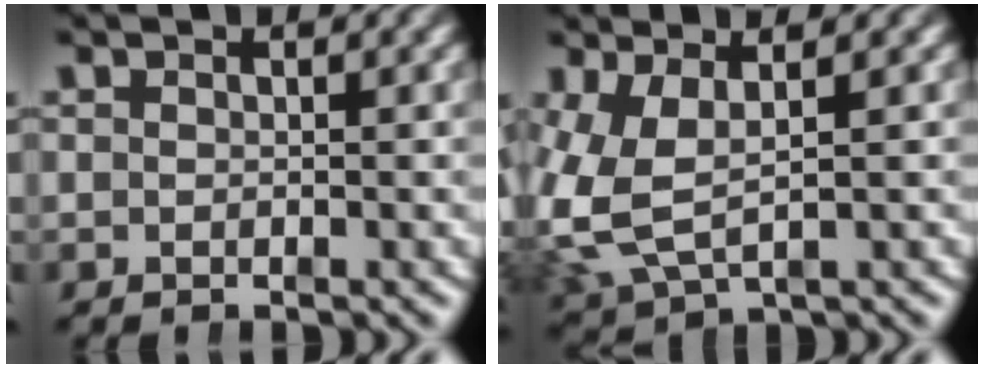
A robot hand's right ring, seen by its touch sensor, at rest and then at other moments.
{"total": 6.9, "force": [0.0, 5.2, 4.5], "torque": [-0.136, -0.021, 0.011]}